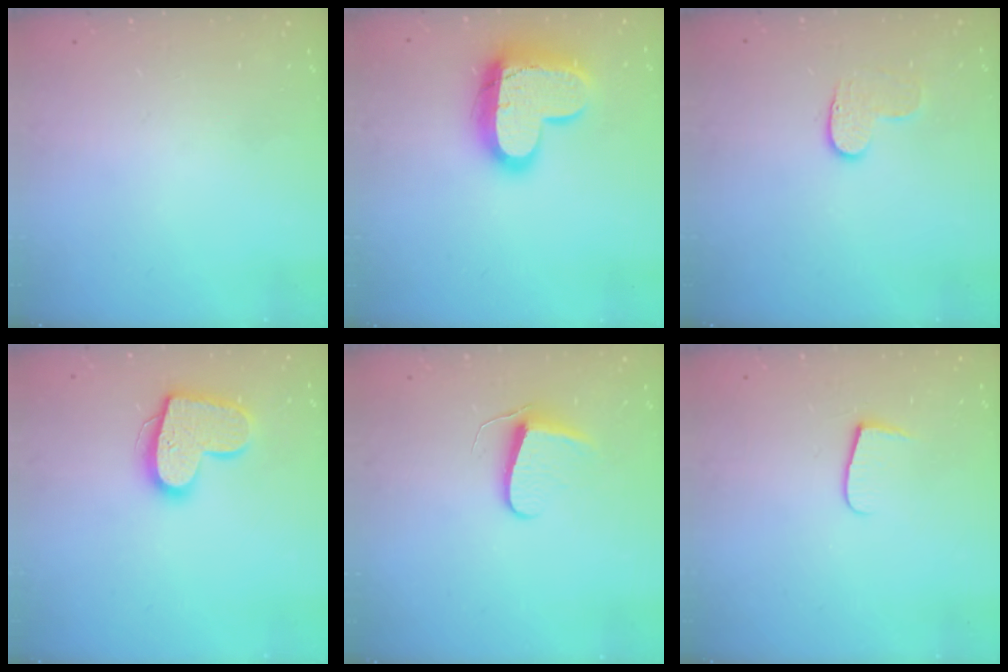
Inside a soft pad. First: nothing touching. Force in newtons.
{"total": 16.4, "press": 16.3, "slide": 1.5}
{"total": 5.1, "press": 5.1, "slide": 0.5}
{"total": 14.8, "press": 14.8, "slide": 1.0}
{"total": 7.3, "press": 7.2, "slide": 0.6}
{"total": 4.8, "press": 4.8, "slide": 0.6}